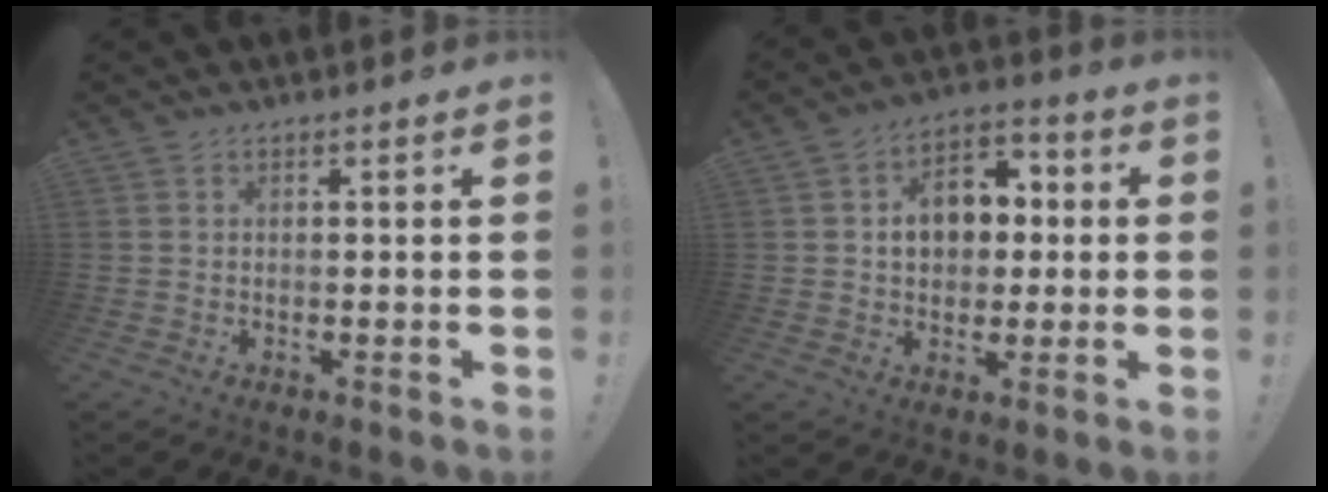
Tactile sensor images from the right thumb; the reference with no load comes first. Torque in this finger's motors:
{"motor_torque": [0.13, 0.12, 0.02, 0.01, 0.02]}